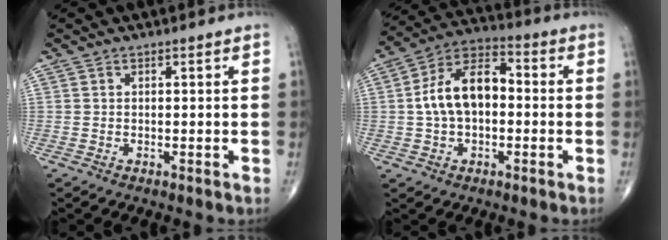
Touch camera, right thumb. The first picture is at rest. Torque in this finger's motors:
{"motor_torque": [1.68, 1.92, 1.19, -0.07, 0.14]}